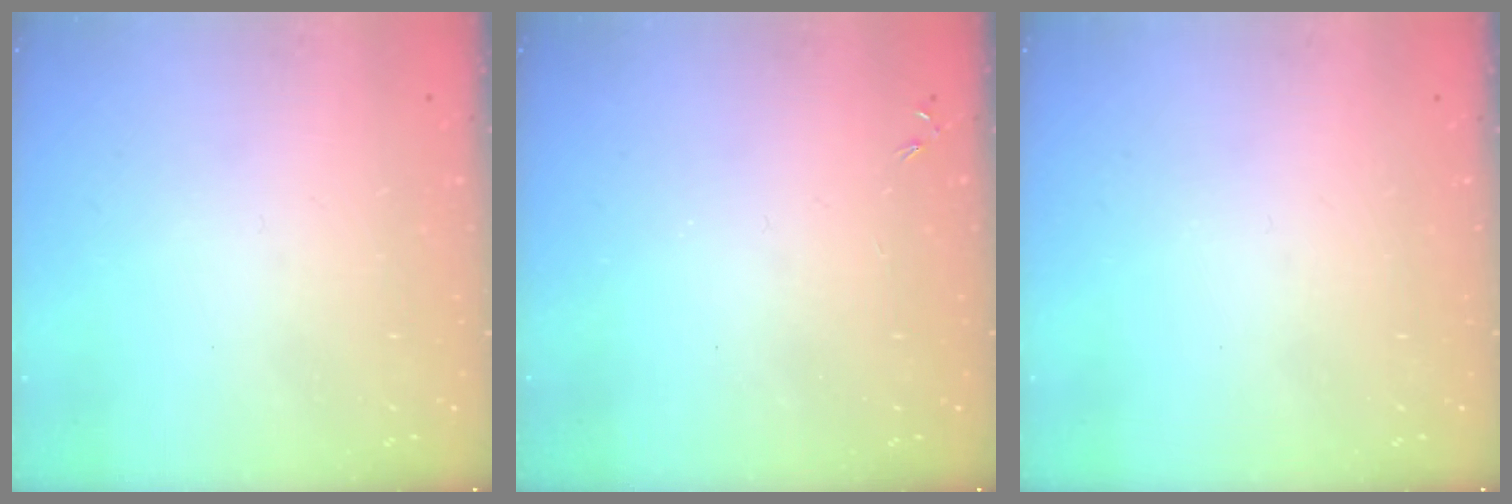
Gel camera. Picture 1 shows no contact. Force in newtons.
{"total": 0.0}
{"total": 0.0}